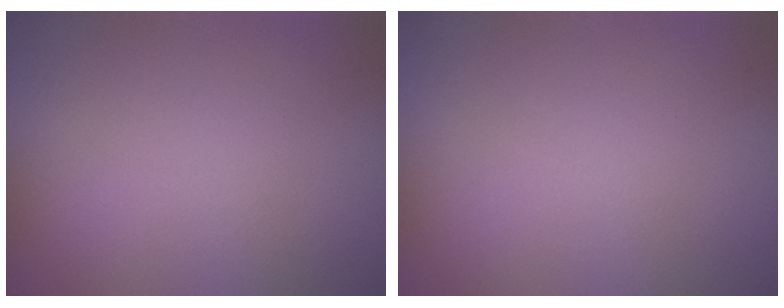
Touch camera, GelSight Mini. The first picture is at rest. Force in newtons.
{"total": 0.0}